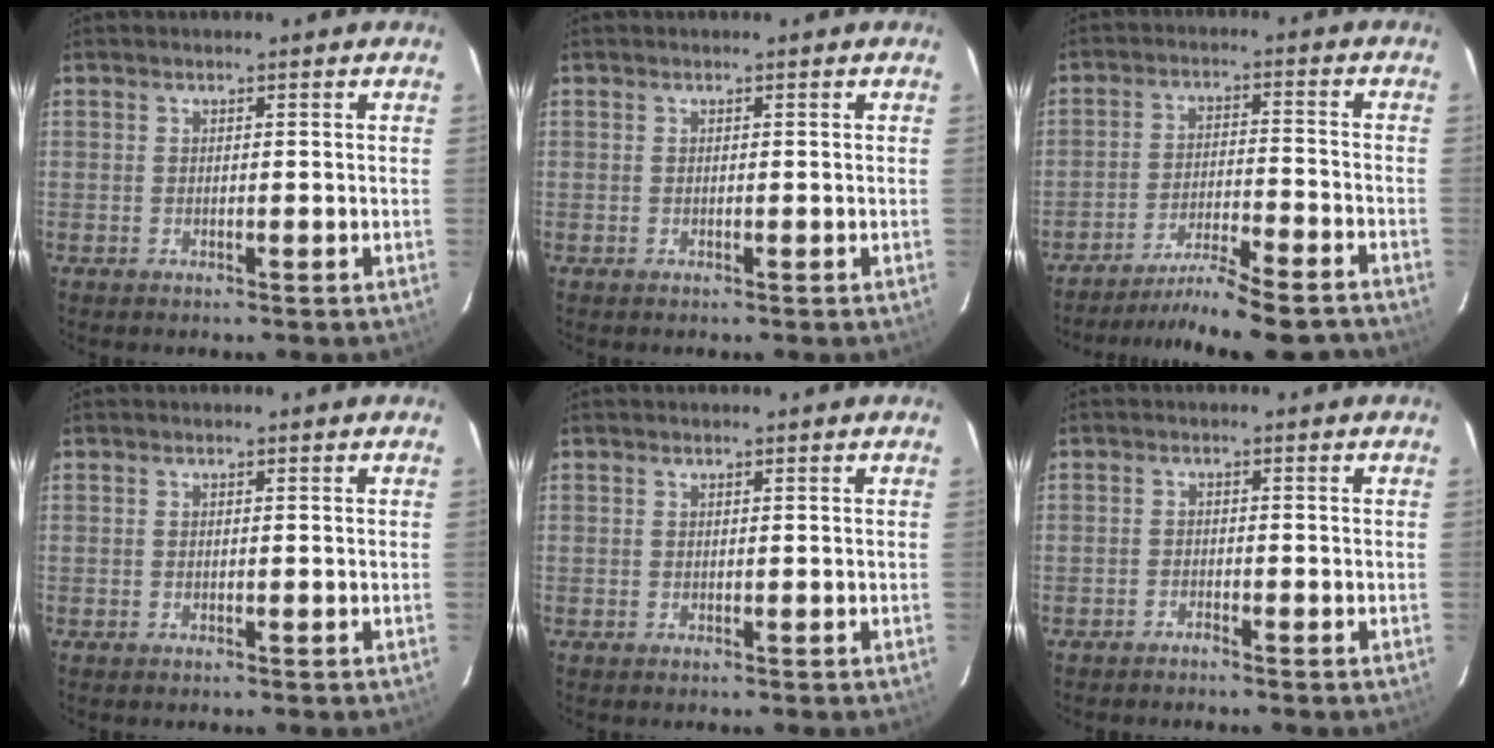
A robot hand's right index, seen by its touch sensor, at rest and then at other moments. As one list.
[{"total": 0.0}, {"total": 14.8, "force": [-13.8, 0.5, 5.3], "torque": [-0.105, -0.016, -0.208]}, {"total": 0.0}, {"total": 0.0}, {"total": 1.2, "force": [-1.2, 0.1, 0.0], "torque": [-0.007, 0.000, -0.023]}]